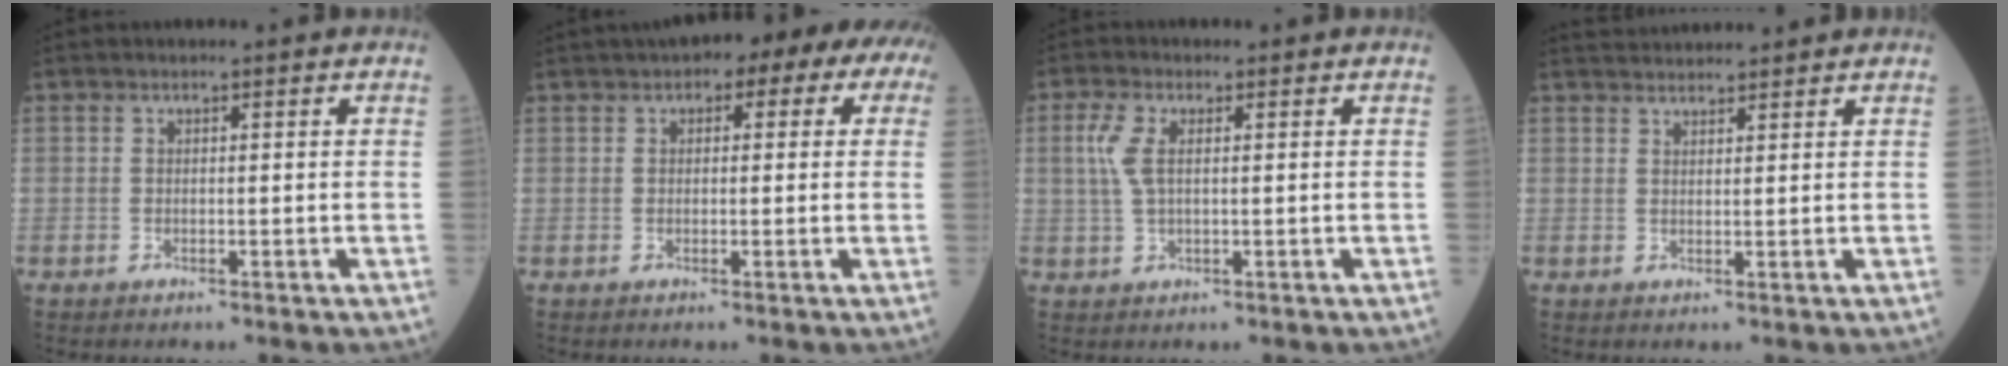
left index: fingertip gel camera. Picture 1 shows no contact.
{"total": 10.9, "force": [5.5, 4.2, 8.4], "torque": [-0.099, 0.056, 0.063]}
{"total": 3.9, "force": [0.8, 1.5, 3.5], "torque": [-0.100, 0.006, 0.016]}
{"total": 4.7, "force": [4.7, -0.2, 0.8], "torque": [-0.016, 0.033, 0.078]}